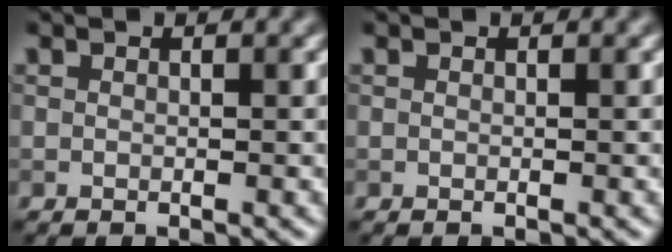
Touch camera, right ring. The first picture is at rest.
{"total": 0.0}